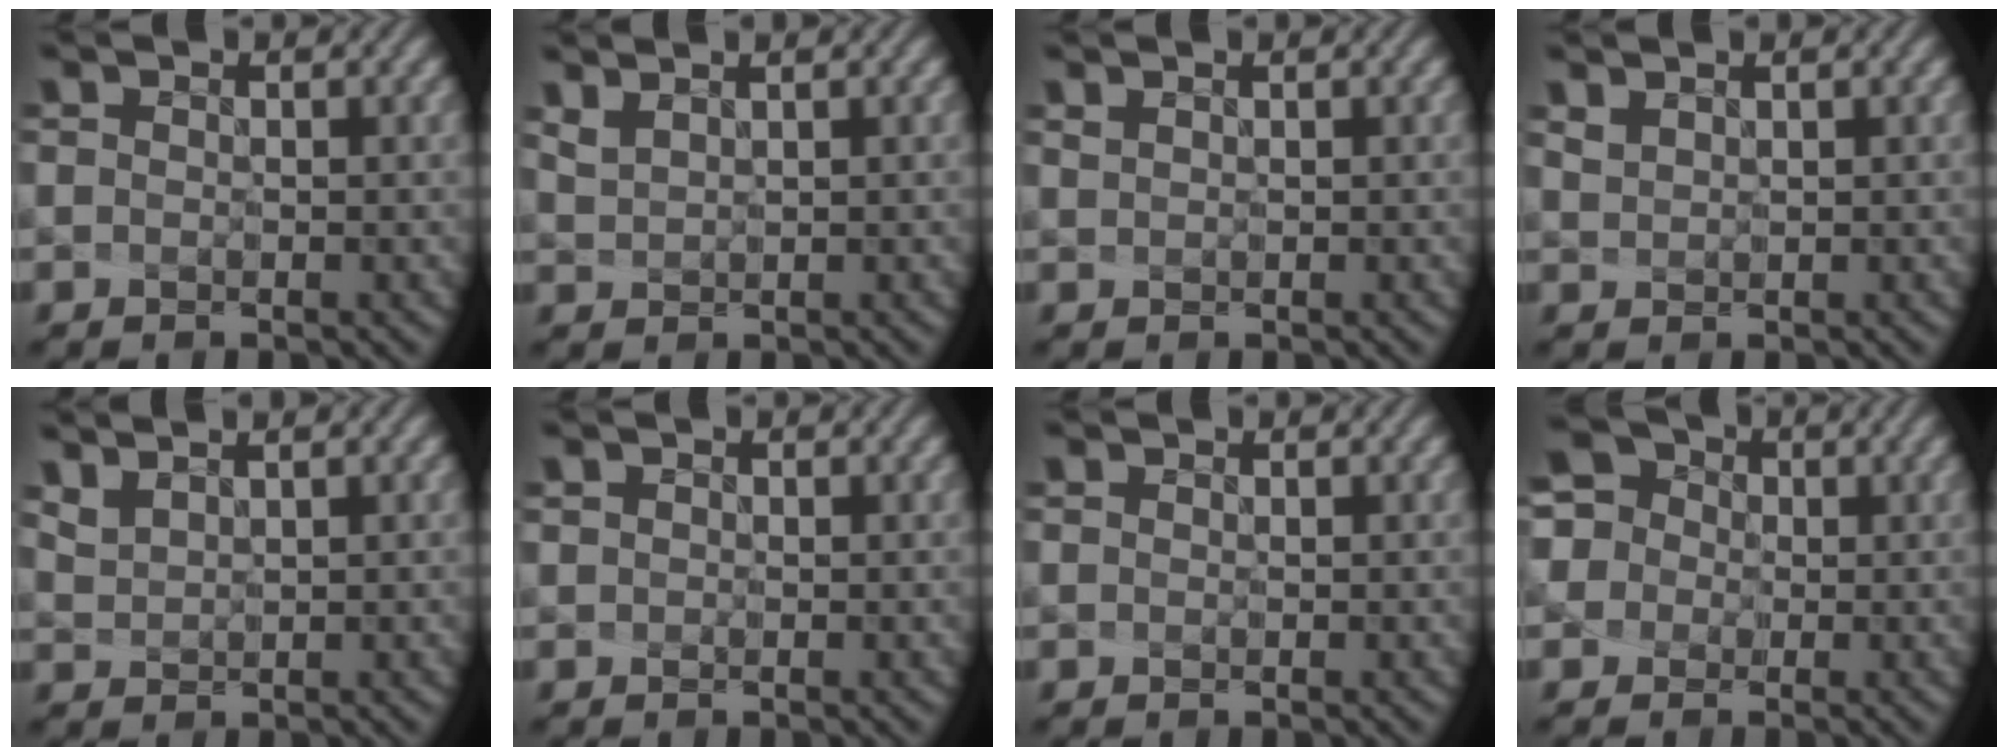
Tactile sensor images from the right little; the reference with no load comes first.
{"total": 1.2, "force": [0.8, -0.7, -0.7], "torque": [-0.008, -0.022, 0.050]}
{"total": 0.5, "force": [0.3, -0.3, -0.3], "torque": [-0.006, -0.008, 0.019]}
{"total": 1.1, "force": [1.0, -0.2, -0.5], "torque": [-0.017, -0.015, 0.042]}
{"total": 1.5, "force": [1.4, -0.2, -0.3], "torque": [-0.021, -0.022, 0.065]}
{"total": 1.2, "force": [0.8, 0.9, 0.4], "torque": [-0.002, 0.004, 0.009]}
{"total": 0.8, "force": [0.5, 0.6, 0.4], "torque": [-0.005, 0.004, 0.005]}
{"total": 6.7, "force": [0.9, 6.1, 2.6], "torque": [-0.084, 0.031, 0.002]}